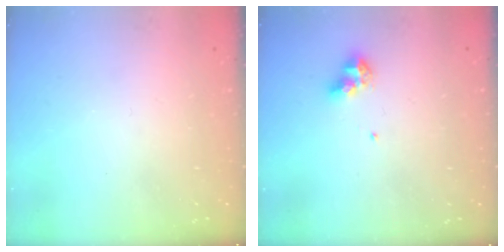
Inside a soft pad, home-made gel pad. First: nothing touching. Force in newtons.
{"total": 7.3, "press": 7.2, "slide": 0.8}